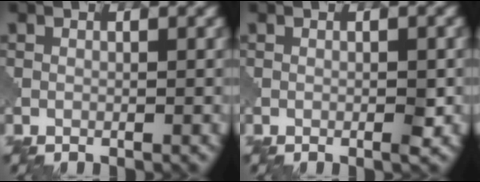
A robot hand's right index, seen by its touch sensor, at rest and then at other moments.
{"total": 0.7, "force": [-0.2, 0.1, 0.7], "torque": [-0.011, 0.001, -0.002]}